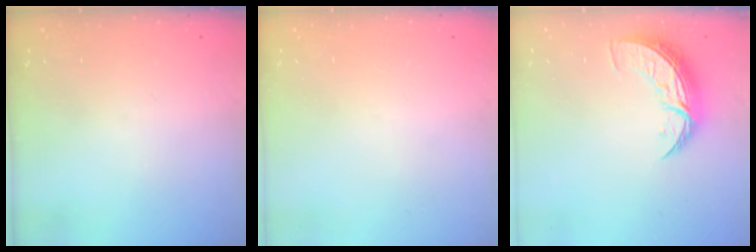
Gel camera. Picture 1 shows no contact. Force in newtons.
{"total": 0.0}
{"total": 8.6, "press": 8.5, "slide": 0.8}